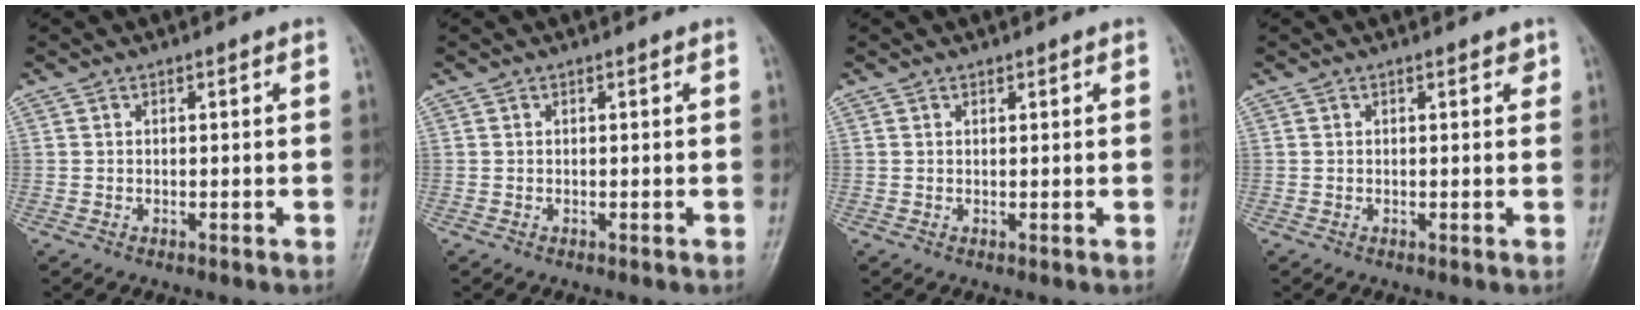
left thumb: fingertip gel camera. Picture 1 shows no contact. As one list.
[{"total": 0.0}, {"total": 0.7, "force": [0.6, 0.3, 0.2], "torque": [0.001, -0.004, 0.007]}, {"total": 1.7, "force": [1.1, 0.8, 1.1], "torque": [-0.006, -0.002, 0.010]}]